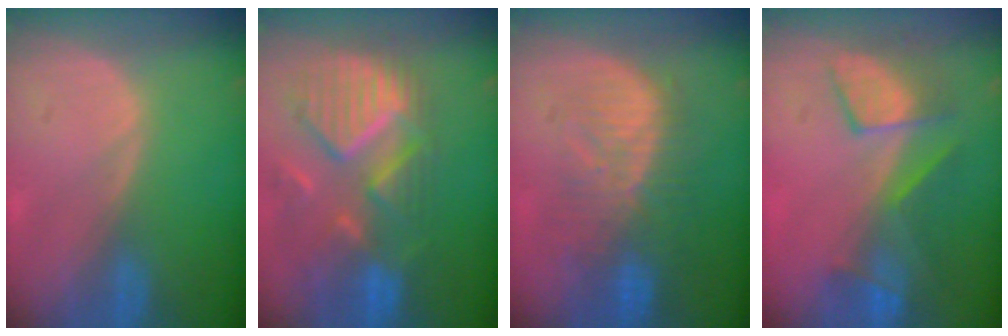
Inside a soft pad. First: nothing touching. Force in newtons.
{"total": 12.1, "press": 10.5, "slide": 6.1}
{"total": 10.0, "press": 9.0, "slide": 4.2}
{"total": 7.7, "press": 7.3, "slide": 2.6}